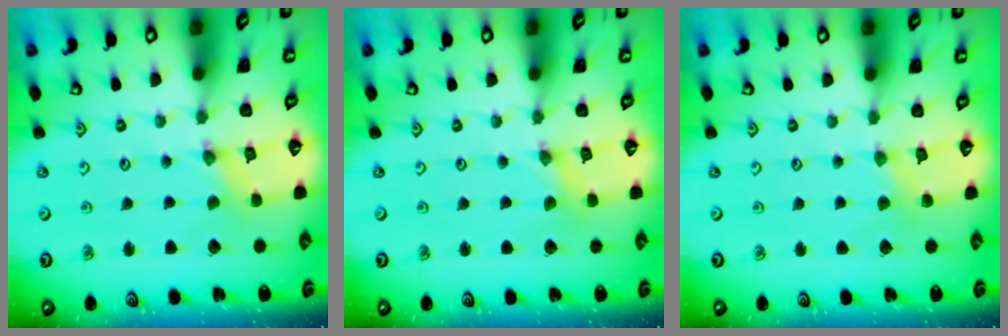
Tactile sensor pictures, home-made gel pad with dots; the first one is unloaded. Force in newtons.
{"total": 0.0}
{"total": 2.3, "press": 2.3, "slide": 0.4}